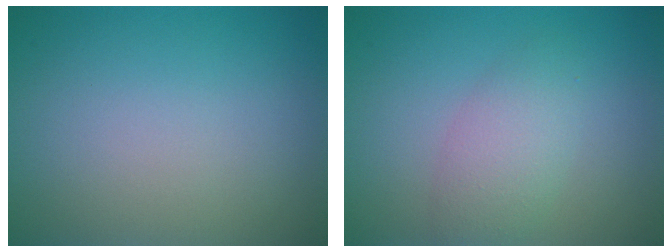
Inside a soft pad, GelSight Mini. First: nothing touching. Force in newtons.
{"total": 3.1, "press": 3.1, "slide": 0.0}